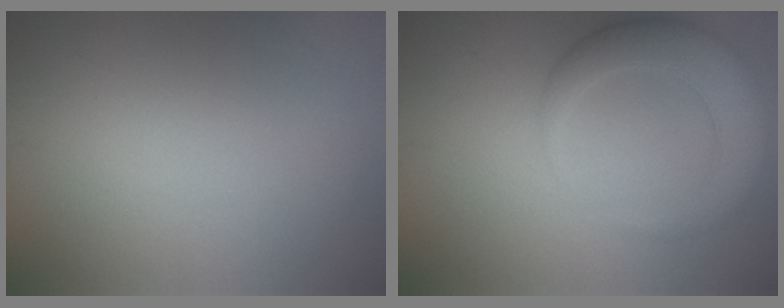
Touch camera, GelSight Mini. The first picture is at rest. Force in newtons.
{"total": 4.9, "press": 4.9, "slide": 0.4}